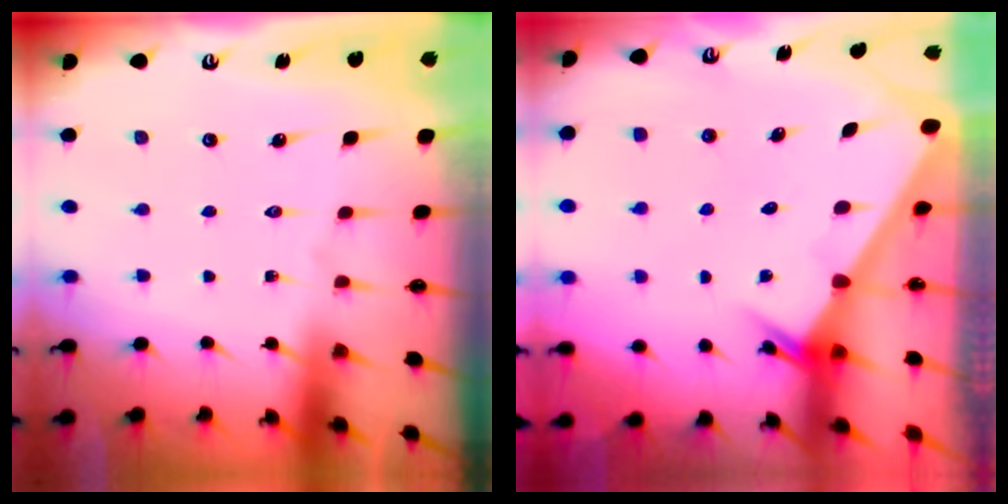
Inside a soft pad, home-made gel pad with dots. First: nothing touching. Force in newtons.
{"total": 2.5, "press": 2.5, "slide": 0.1}